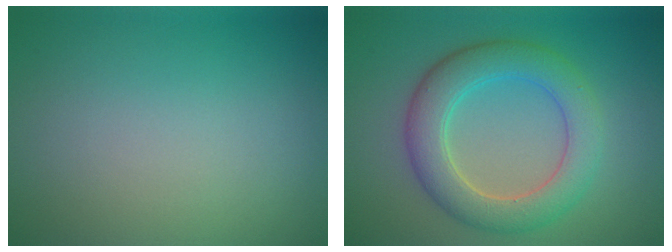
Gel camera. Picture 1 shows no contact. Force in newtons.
{"total": 5.8, "press": 5.8, "slide": 0.3}